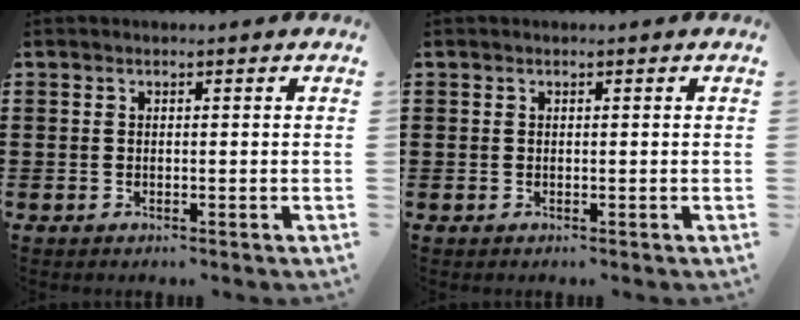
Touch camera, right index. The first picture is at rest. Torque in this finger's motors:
{"motor_torque": [-0.74, 0.69, -0.32, -0.10]}